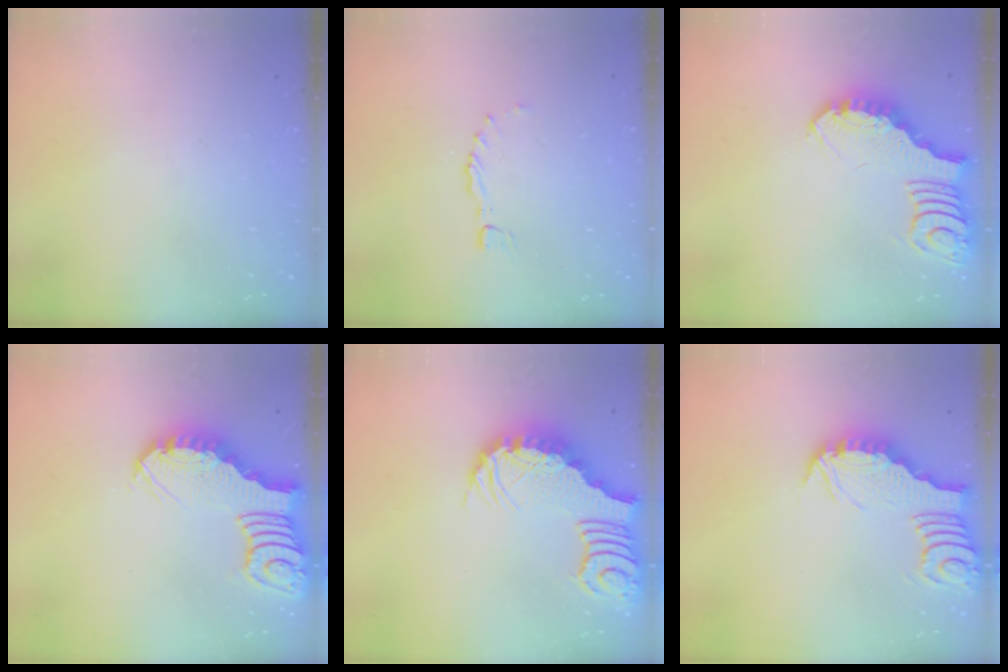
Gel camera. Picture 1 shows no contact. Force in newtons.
{"total": 0.0}
{"total": 3.5, "press": 3.5, "slide": 0.6}
{"total": 3.2, "press": 3.2, "slide": 0.3}
{"total": 3.0, "press": 2.9, "slide": 0.7}
{"total": 3.2, "press": 3.2, "slide": 0.4}